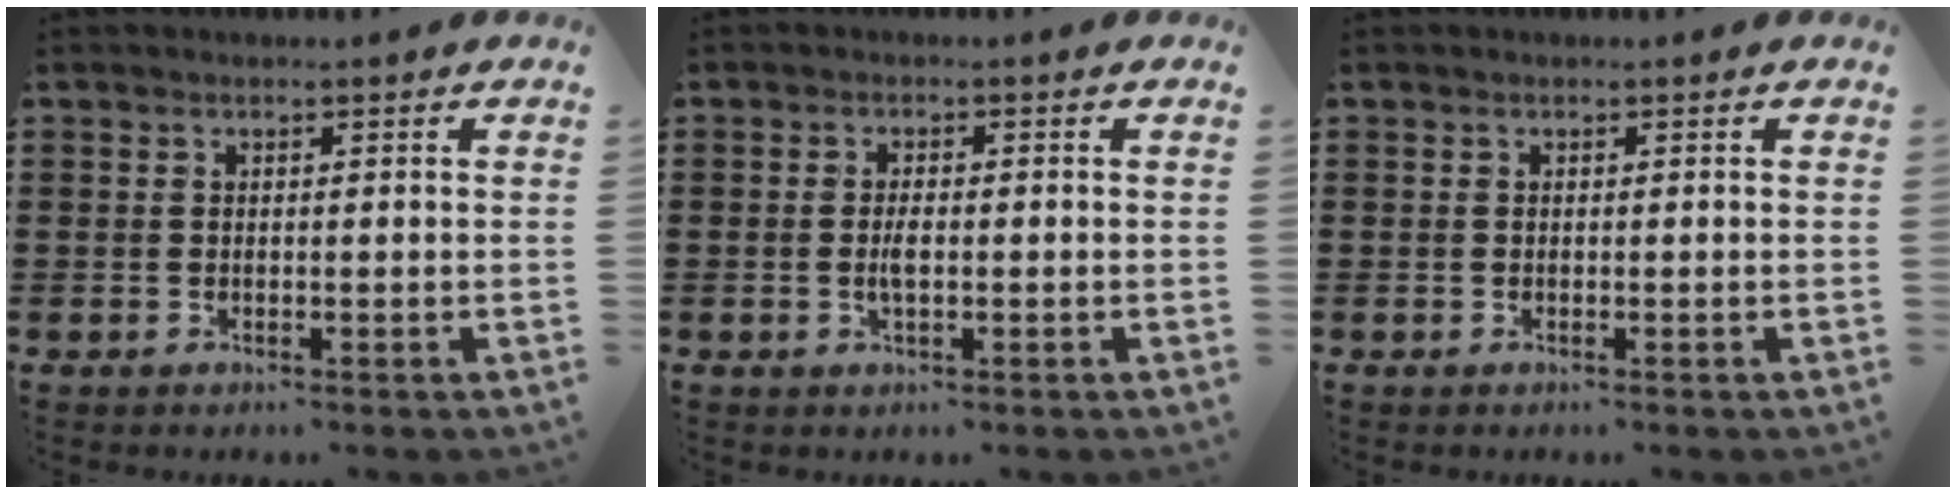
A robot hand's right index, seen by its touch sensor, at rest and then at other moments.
{"total": 2.4, "force": [-0.3, 0.8, 2.3], "torque": [-0.050, -0.005, -0.007]}
{"total": 0.0}